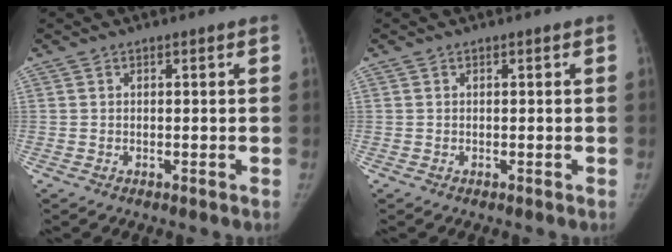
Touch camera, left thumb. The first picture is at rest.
{"total": 0.0}